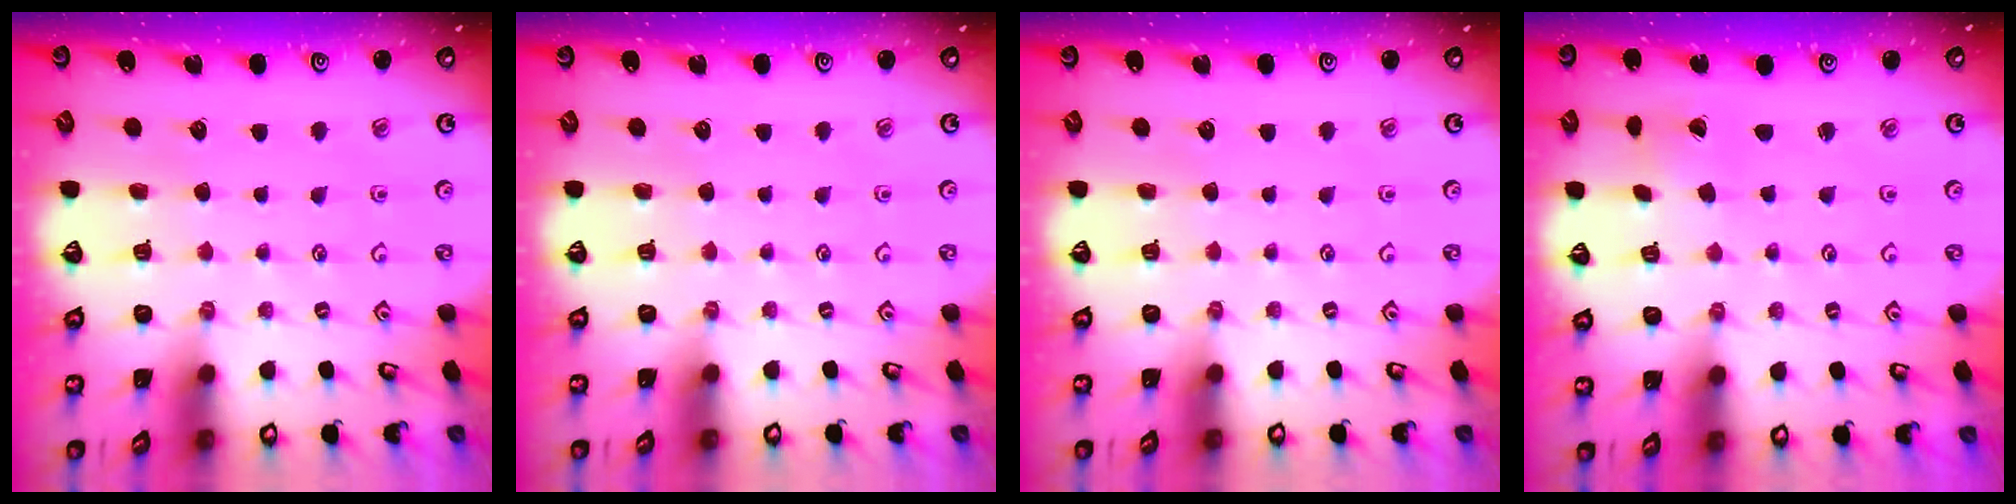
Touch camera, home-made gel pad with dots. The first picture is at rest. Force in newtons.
{"total": 0.0}
{"total": 0.0}
{"total": 0.7, "press": 0.7, "slide": 0.1}